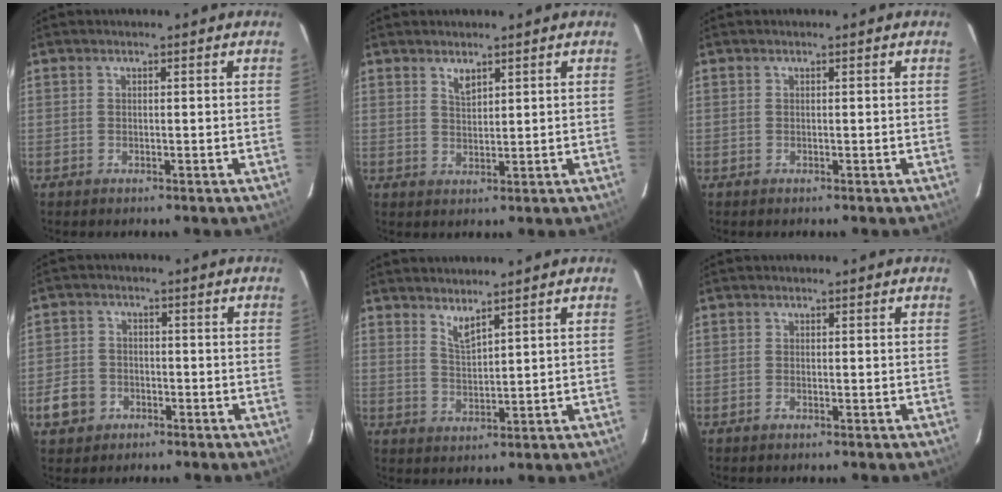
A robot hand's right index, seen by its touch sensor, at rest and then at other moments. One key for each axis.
{"total": 1.9, "fx": 1.6, "fy": 0.4, "fz": 0.8, "tx": -0.014, "ty": -0.002, "tz": 0.029}
{"total": 0.0}
{"total": 6.3, "fx": -3.1, "fy": 5.2, "fz": 1.9, "tx": -0.055, "ty": 0.016, "tz": -0.050}
{"total": 3.0, "fx": 2.7, "fy": -0.3, "fz": 1.3, "tx": -0.025, "ty": -0.006, "tz": 0.047}
{"total": 0.5, "fx": -0.4, "fy": 0.2, "fz": 0.3, "tx": -0.006, "ty": 0.000, "tz": -0.009}